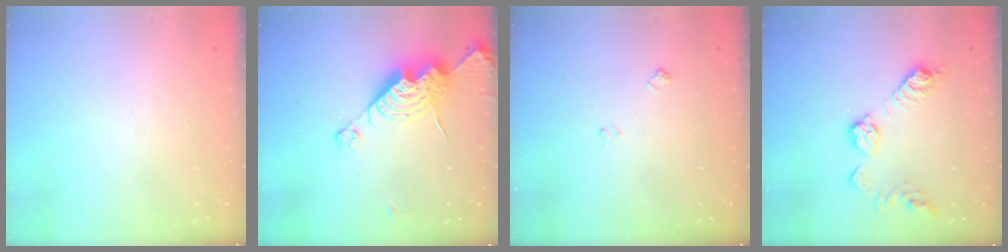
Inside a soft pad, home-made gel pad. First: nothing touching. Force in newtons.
{"total": 15.9, "press": 15.9, "slide": 1.3}
{"total": 4.5, "press": 4.4, "slide": 0.6}
{"total": 12.9, "press": 12.9, "slide": 0.7}